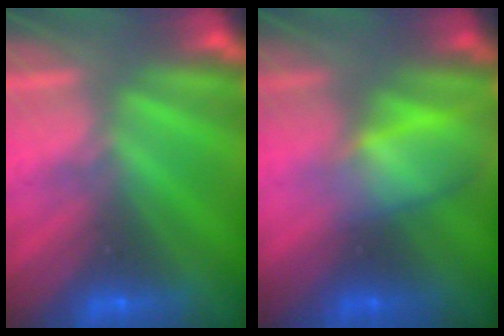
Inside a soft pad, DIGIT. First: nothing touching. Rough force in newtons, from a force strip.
{"total": 2.9}